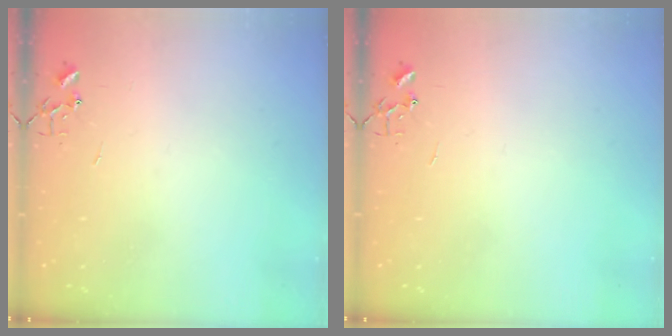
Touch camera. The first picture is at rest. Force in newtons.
{"total": 0.0}